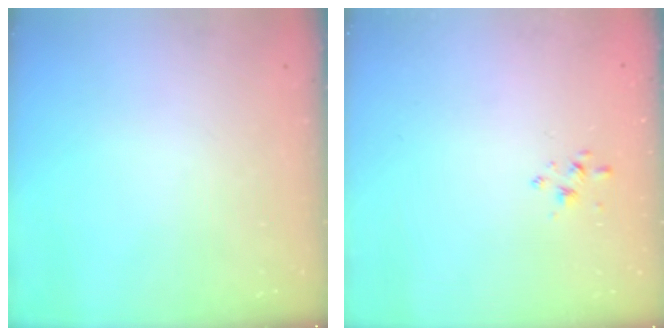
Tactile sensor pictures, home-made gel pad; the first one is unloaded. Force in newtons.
{"total": 2.0, "press": 1.9, "slide": 0.7}